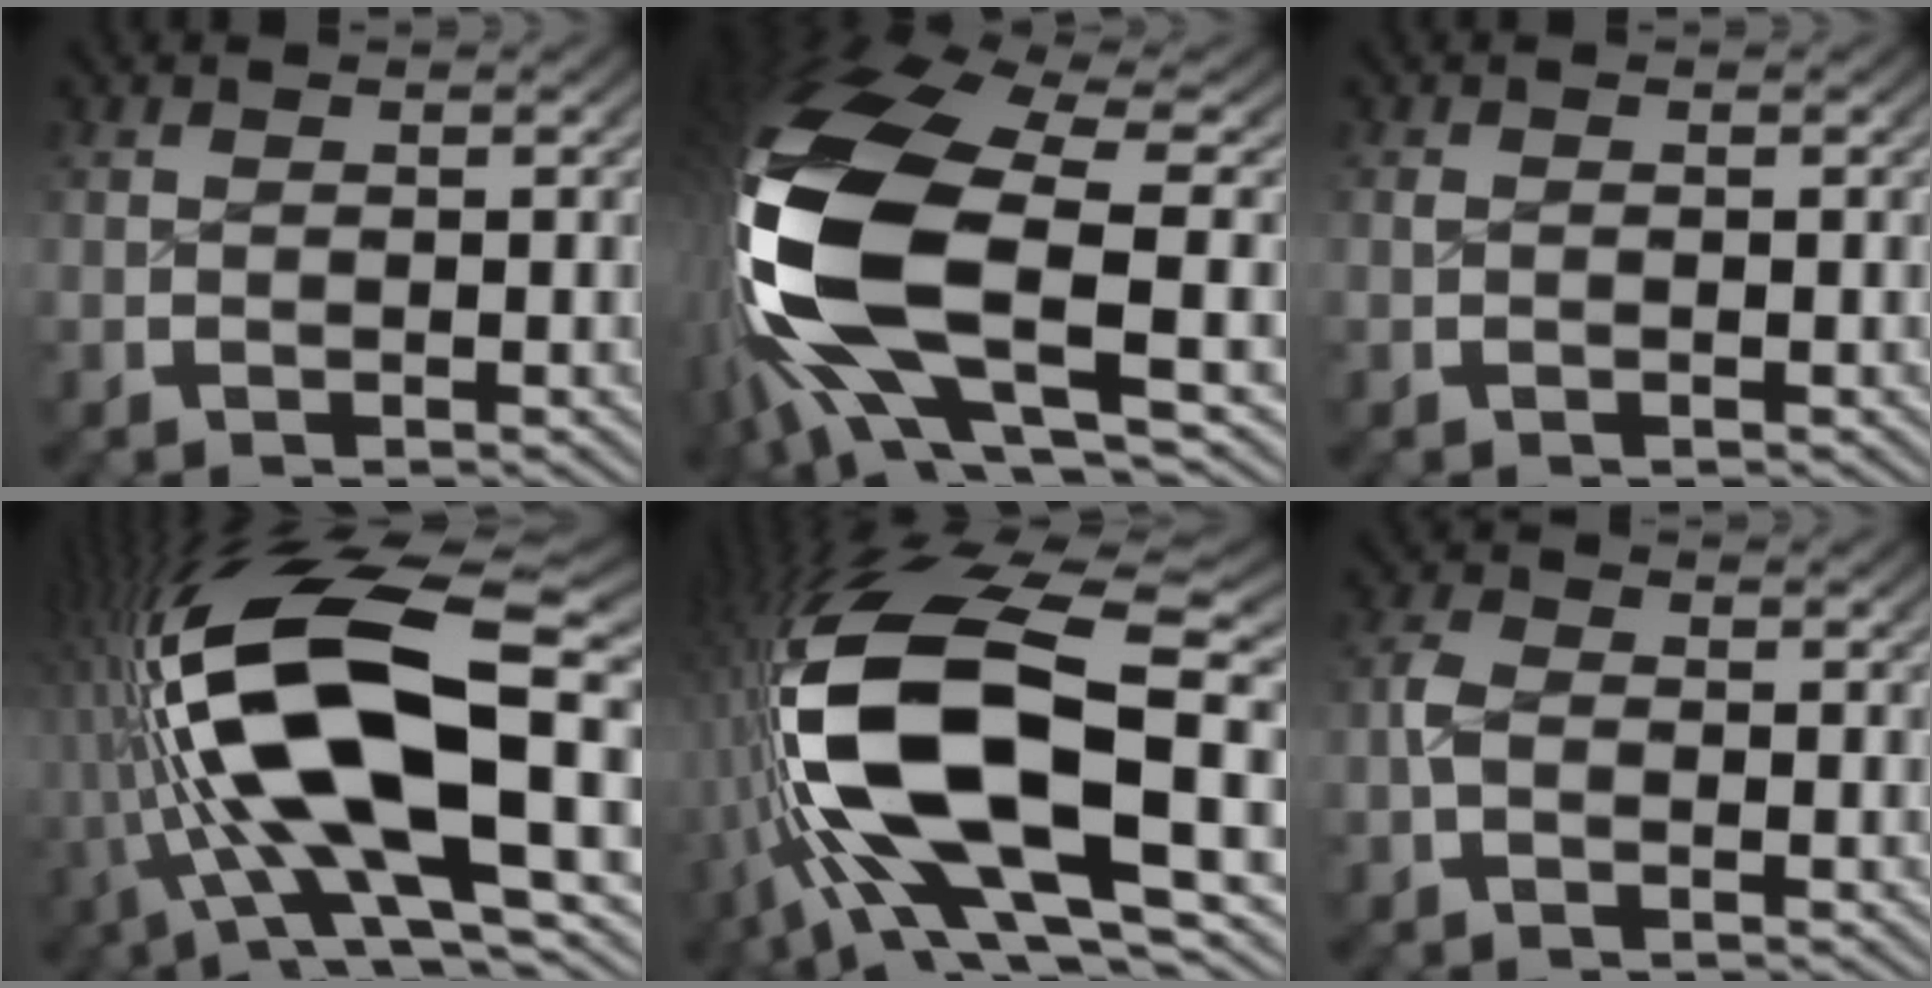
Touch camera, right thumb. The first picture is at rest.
{"total": 18.3, "force": [-0.9, 9.9, 15.4], "torque": [-0.349, -0.037, 0.012]}
{"total": 0.6, "force": [-0.4, 0.1, 0.5], "torque": [-0.006, 0.005, -0.010]}
{"total": 18.3, "force": [-0.1, 8.6, 16.2], "torque": [-0.327, -0.017, 0.006]}
{"total": 20.0, "force": [-0.9, 10.1, 17.2], "torque": [-0.384, -0.040, 0.014]}
{"total": 1.7, "force": [-0.9, 1.0, 1.1], "torque": [-0.022, 0.006, -0.025]}